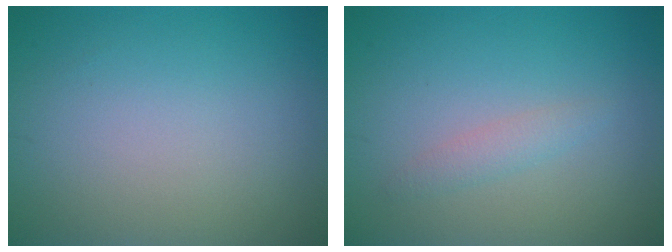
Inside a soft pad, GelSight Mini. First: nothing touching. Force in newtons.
{"total": 1.3, "press": 1.3, "slide": 0.0}